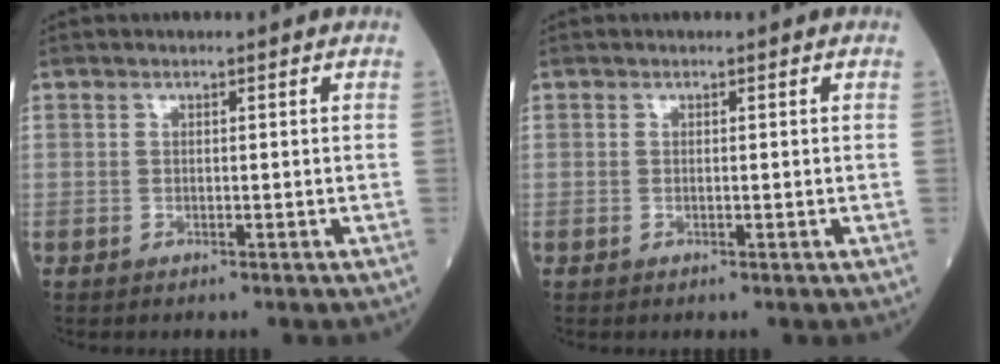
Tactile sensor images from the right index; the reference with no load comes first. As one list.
[{"total": 0.0}]